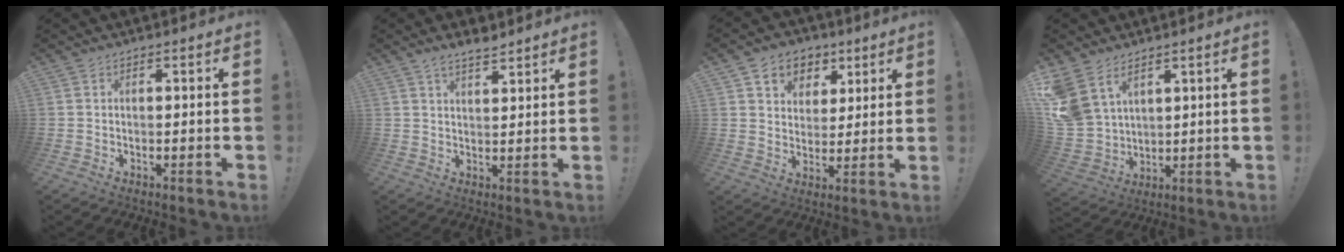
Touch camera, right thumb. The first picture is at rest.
{"total": 4.4, "force": [3.7, 1.3, 2.0], "torque": [-0.027, -0.024, 0.065]}
{"total": 8.2, "force": [3.7, 7.1, 1.9], "torque": [-0.018, -0.026, 0.073]}
{"total": 9.8, "force": [6.2, 6.4, 4.2], "torque": [-0.094, -0.047, 0.127]}